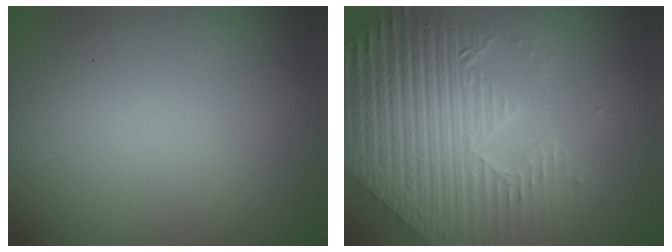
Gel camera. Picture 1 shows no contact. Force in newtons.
{"total": 9.3, "press": 6.6, "slide": 6.5}